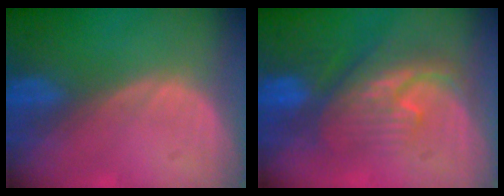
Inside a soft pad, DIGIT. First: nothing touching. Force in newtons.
{"total": 8.2, "press": 8.1, "slide": 1.4}